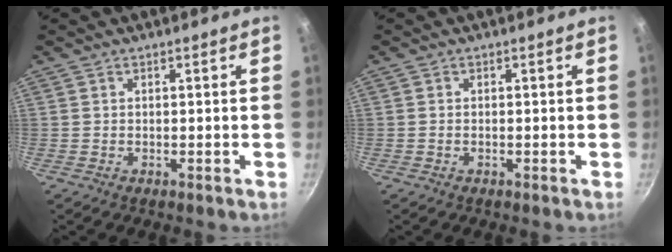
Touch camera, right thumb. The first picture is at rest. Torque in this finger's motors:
{"motor_torque": [-0.40, -0.13, -0.48, 0.34, -0.06]}